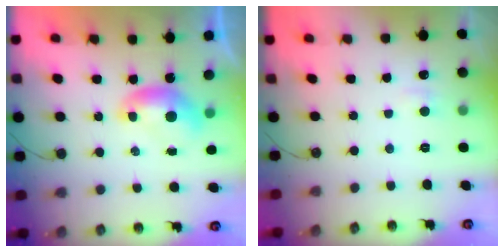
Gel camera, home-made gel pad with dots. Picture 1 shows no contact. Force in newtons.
{"total": 1.9, "press": 1.9, "slide": 0.5}